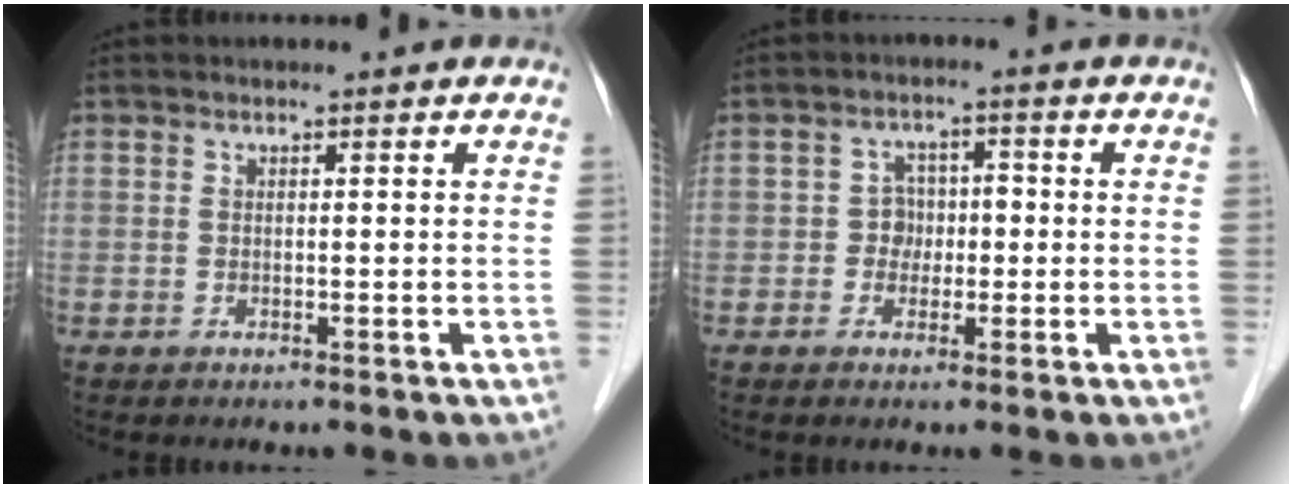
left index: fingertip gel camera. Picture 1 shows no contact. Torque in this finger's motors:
{"motor_torque": [-0.18, -0.07, 0.03, -0.01]}